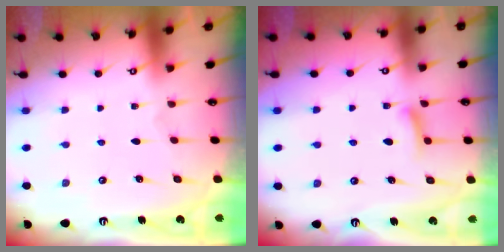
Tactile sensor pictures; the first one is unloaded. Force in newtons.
{"total": 6.0, "press": 5.9, "slide": 0.7}